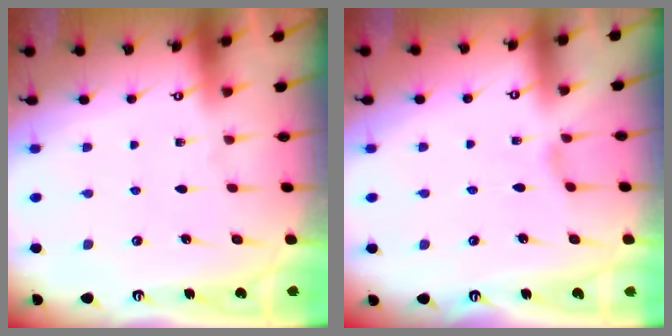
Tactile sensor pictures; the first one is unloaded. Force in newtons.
{"total": 1.0, "press": 1.0, "slide": 0.3}